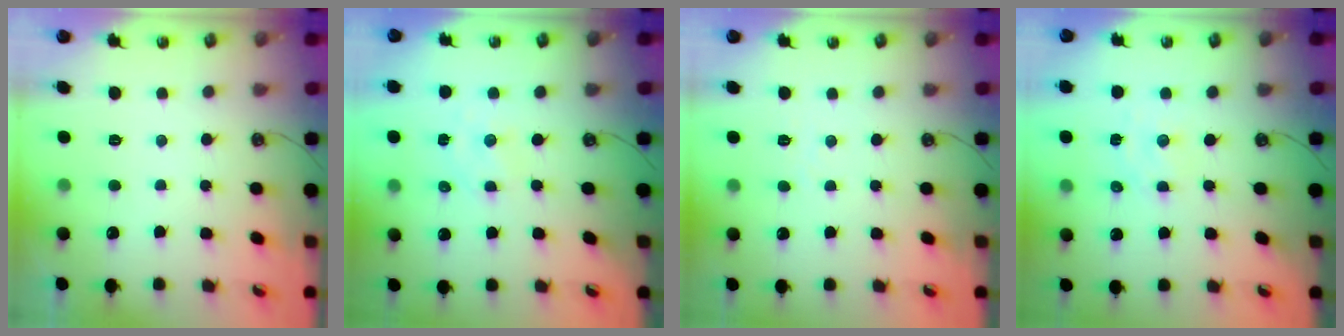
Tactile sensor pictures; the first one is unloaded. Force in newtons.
{"total": 1.3, "press": 1.3, "slide": 0.2}
{"total": 2.5, "press": 2.5, "slide": 0.4}
{"total": 2.1, "press": 2.1, "slide": 0.5}